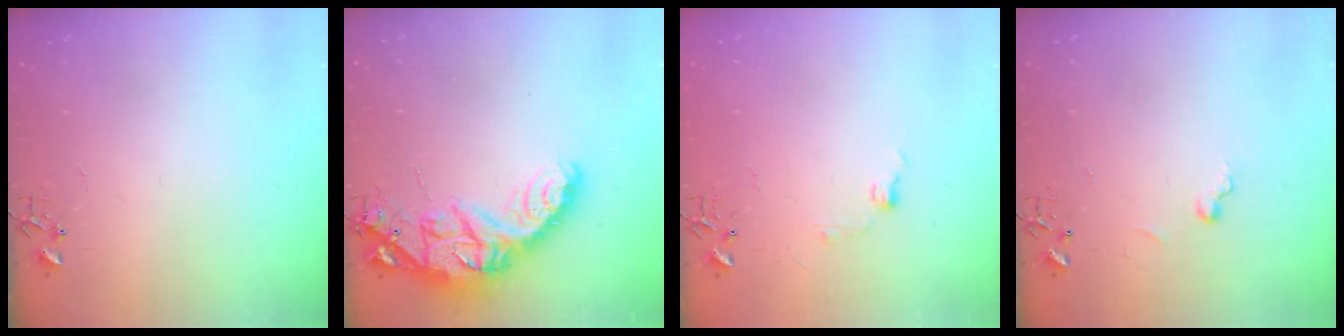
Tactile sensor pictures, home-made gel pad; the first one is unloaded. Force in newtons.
{"total": 19.5, "press": 19.4, "slide": 1.3}
{"total": 6.4, "press": 6.3, "slide": 0.9}
{"total": 5.6, "press": 5.6, "slide": 0.5}